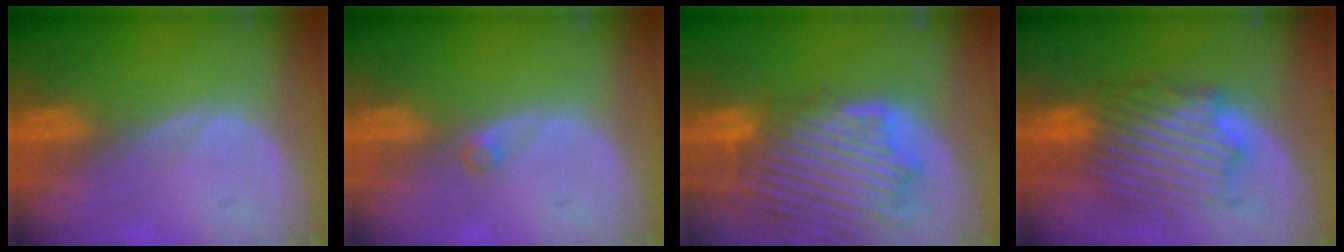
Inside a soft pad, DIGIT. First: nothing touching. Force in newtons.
{"total": 0.9, "press": 0.9, "slide": 0.2}
{"total": 13.7, "press": 11.8, "slide": 7.0}
{"total": 8.7, "press": 8.6, "slide": 1.6}